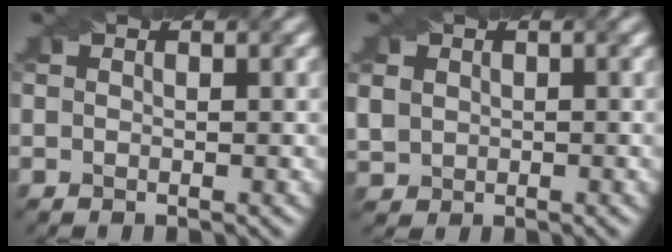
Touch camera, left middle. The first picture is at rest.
{"total": 2.4, "force": [0.7, 2.1, 0.8], "torque": [-0.029, 0.002, 0.021]}